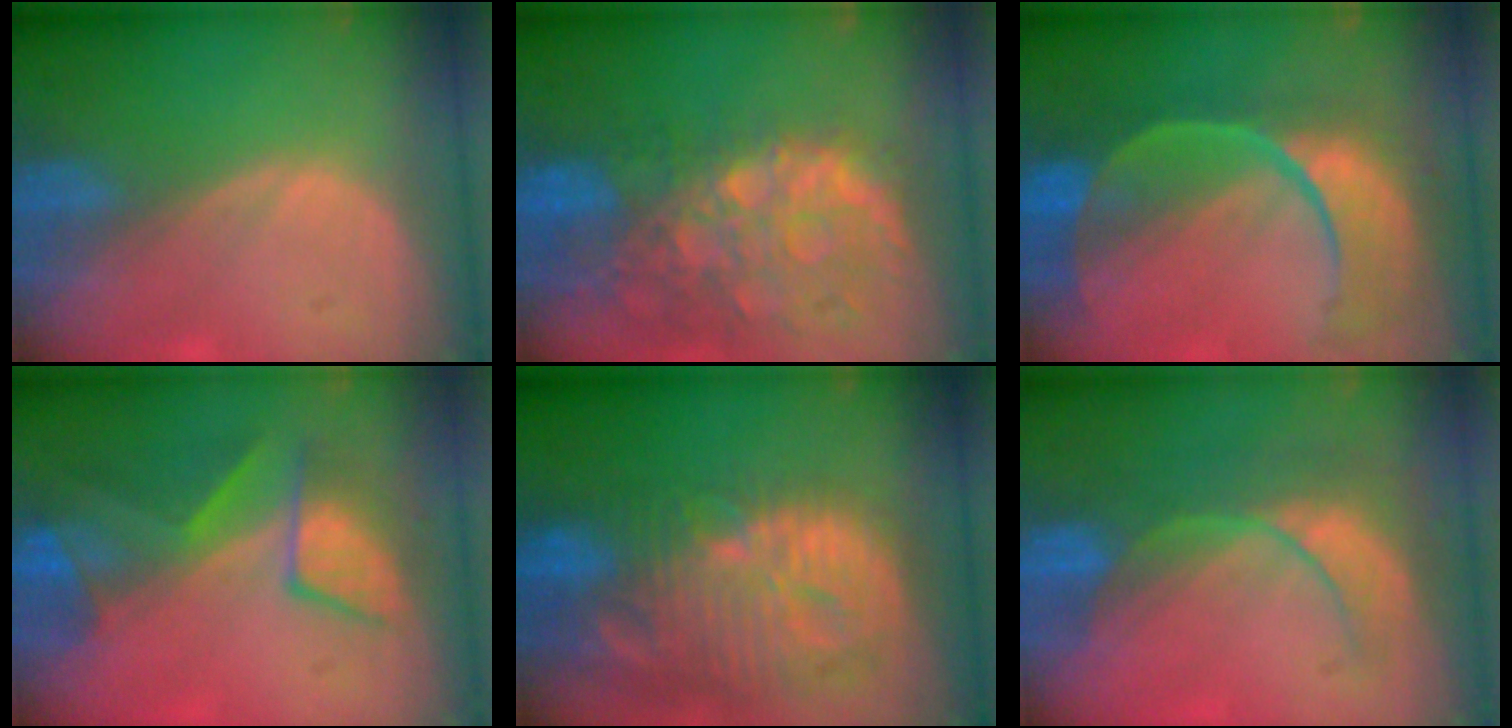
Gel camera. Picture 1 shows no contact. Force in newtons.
{"total": 12.6, "press": 10.4, "slide": 7.1}
{"total": 12.0, "press": 9.7, "slide": 7.0}
{"total": 7.5, "press": 7.4, "slide": 1.1}
{"total": 14.4, "press": 12.6, "slide": 7.0}
{"total": 8.9, "press": 7.8, "slide": 4.2}